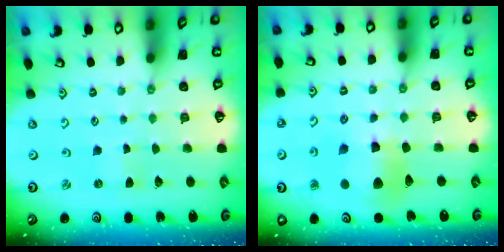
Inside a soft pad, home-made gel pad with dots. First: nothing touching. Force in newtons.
{"total": 12.1, "press": 12.0, "slide": 1.6}